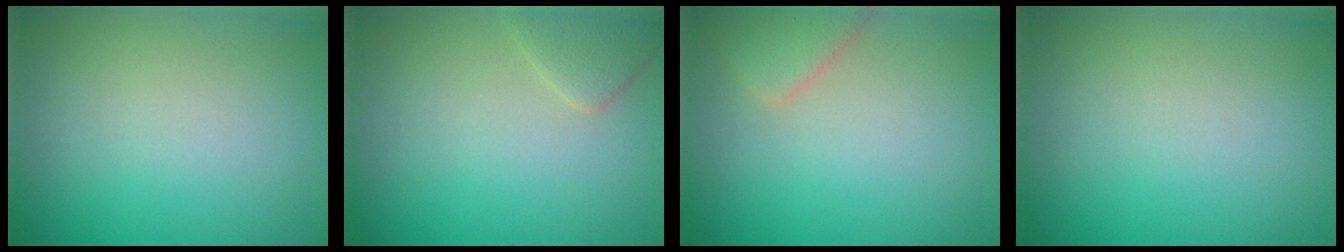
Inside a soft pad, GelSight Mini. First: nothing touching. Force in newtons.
{"total": 1.7, "press": 1.7, "slide": 0.1}
{"total": 2.4, "press": 2.4, "slide": 0.2}
{"total": 0.0}